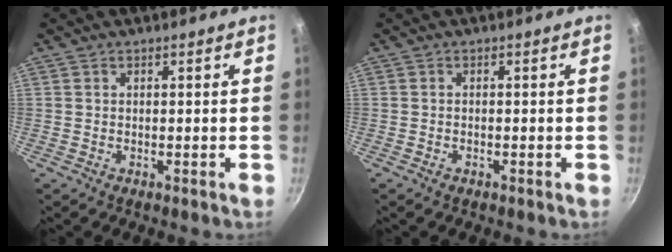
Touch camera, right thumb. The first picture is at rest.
{"total": 0.8, "force": [-0.5, 0.4, 0.4], "torque": [-0.011, 0.004, -0.011]}